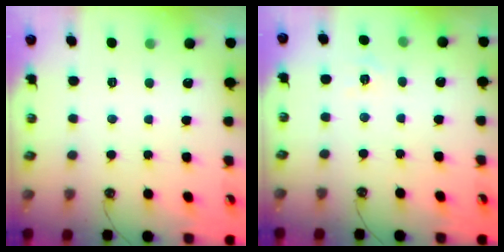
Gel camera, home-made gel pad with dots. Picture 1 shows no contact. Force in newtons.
{"total": 4.2, "press": 4.2, "slide": 0.4}